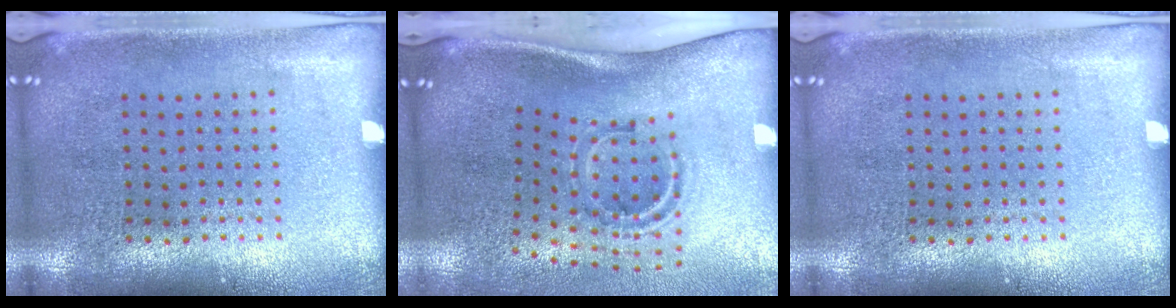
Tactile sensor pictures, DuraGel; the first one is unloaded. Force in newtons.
{"total": 2.1, "press": 1.2, "slide": 1.7}
{"total": 0.0}